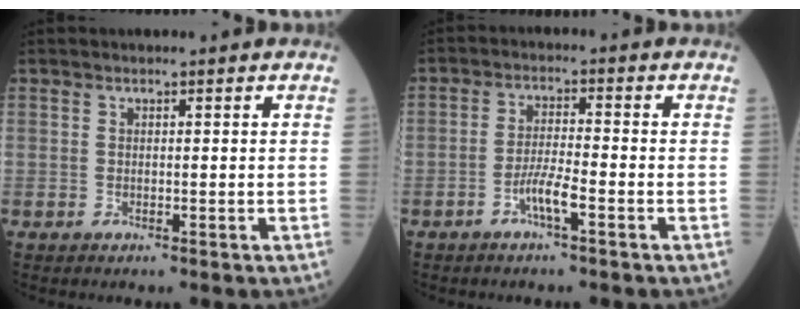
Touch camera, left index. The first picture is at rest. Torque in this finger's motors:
{"motor_torque": [0.03, 0.16, 0.10, 0.03]}